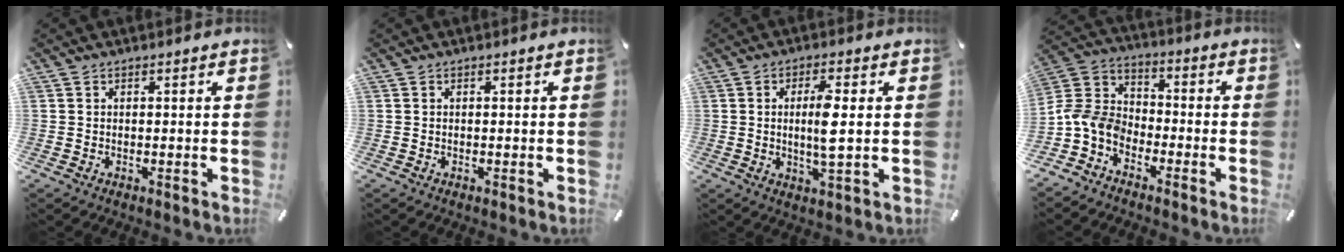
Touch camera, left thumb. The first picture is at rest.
{"total": 0.0}
{"total": 7.0, "force": [0.5, 1.3, 6.9], "torque": [-0.135, -0.005, 0.003]}
{"total": 8.6, "force": [-5.0, 6.0, 3.5], "torque": [-0.102, 0.011, -0.104]}